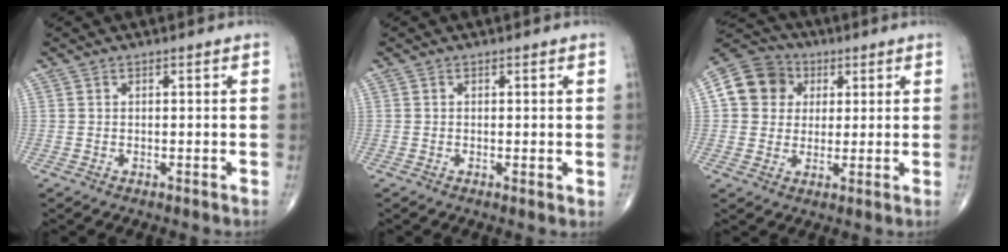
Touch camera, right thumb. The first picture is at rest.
{"total": 0.9, "force": [0.0, 0.3, 0.9], "torque": [-0.015, -0.005, -0.003]}
{"total": 10.7, "force": [2.6, 9.5, 4.2], "torque": [-0.056, 0.008, 0.034]}